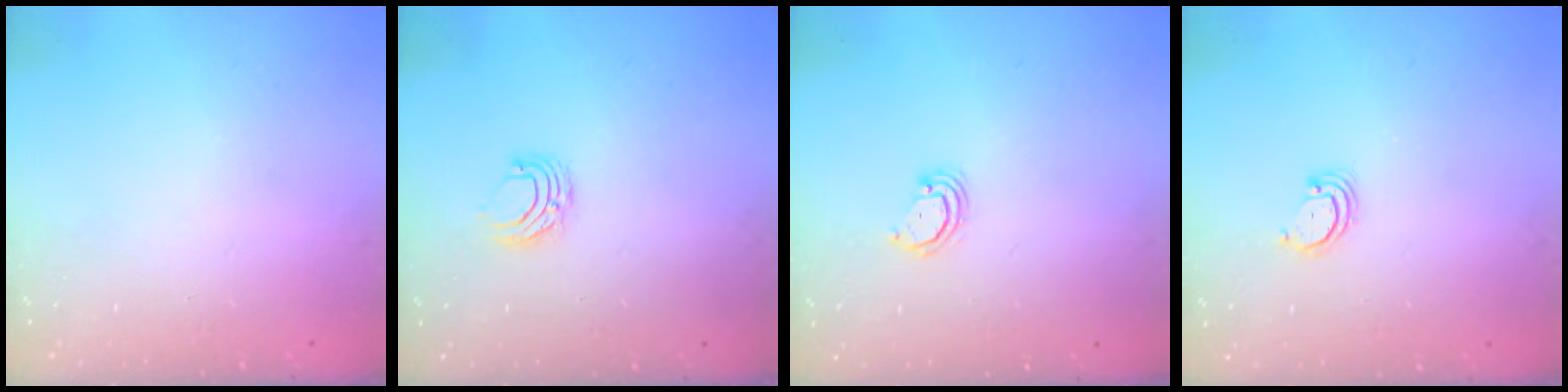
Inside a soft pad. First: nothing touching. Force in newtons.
{"total": 5.6, "press": 5.6, "slide": 0.6}
{"total": 2.8, "press": 2.8, "slide": 0.2}
{"total": 2.5, "press": 2.5, "slide": 0.3}